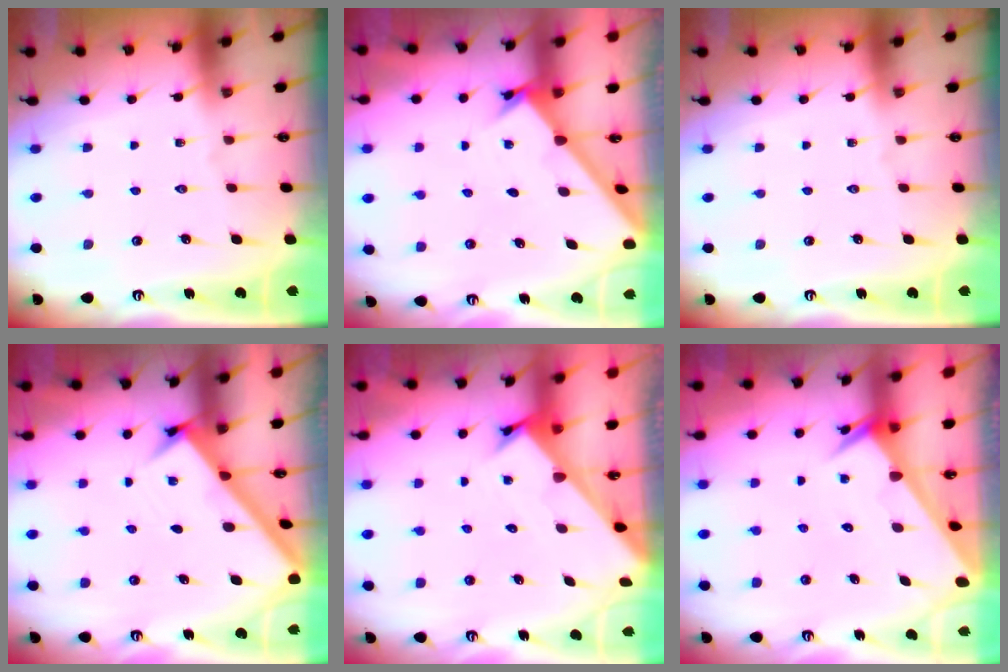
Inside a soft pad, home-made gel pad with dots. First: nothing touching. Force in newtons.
{"total": 1.6, "press": 1.6, "slide": 0.1}
{"total": 0.0}
{"total": 2.7, "press": 2.7, "slide": 0.3}
{"total": 2.4, "press": 2.4, "slide": 0.2}
{"total": 2.5, "press": 2.5, "slide": 0.1}